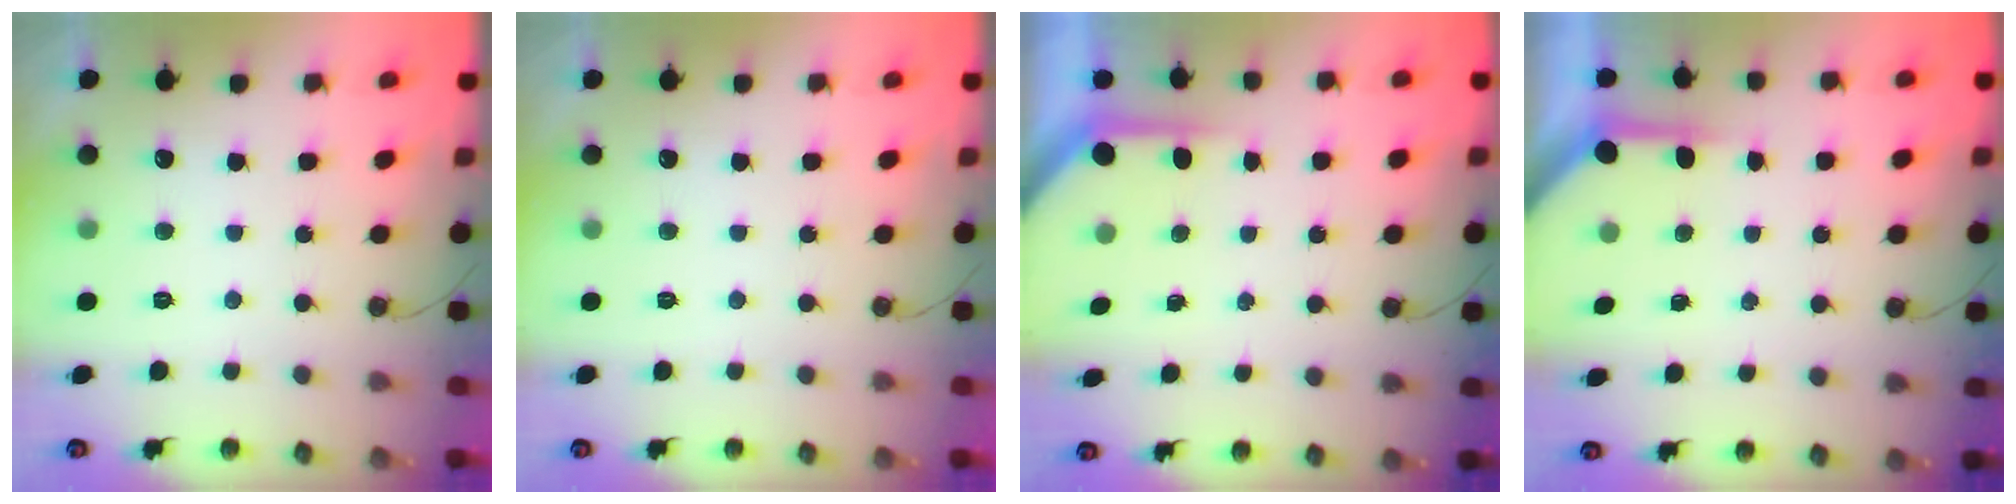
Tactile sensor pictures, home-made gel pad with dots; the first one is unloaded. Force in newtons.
{"total": 0.0}
{"total": 3.9, "press": 3.9, "slide": 0.3}
{"total": 3.9, "press": 3.8, "slide": 0.3}